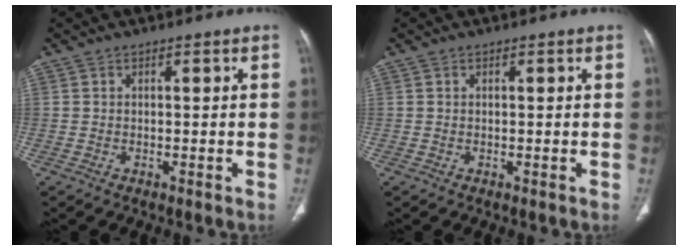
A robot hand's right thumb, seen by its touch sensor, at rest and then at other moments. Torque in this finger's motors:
{"motor_torque": [-0.07, 0.14, -0.19, 0.34, 0.02]}